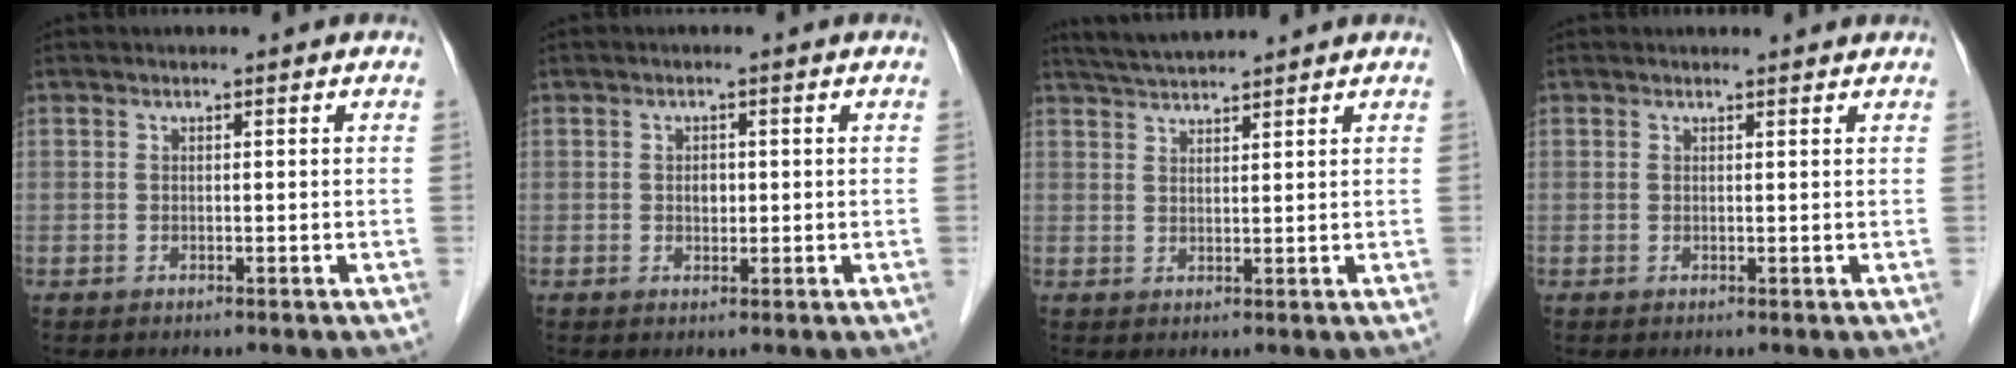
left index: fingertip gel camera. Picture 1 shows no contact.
{"total": 1.5, "force": [0.0, 1.1, 1.0], "torque": [-0.016, 0.001, 0.002]}
{"total": 5.4, "force": [5.1, -0.3, 1.9], "torque": [-0.036, 0.030, 0.091]}
{"total": 1.4, "force": [1.4, -0.1, 0.0], "torque": [-0.010, -0.004, 0.014]}